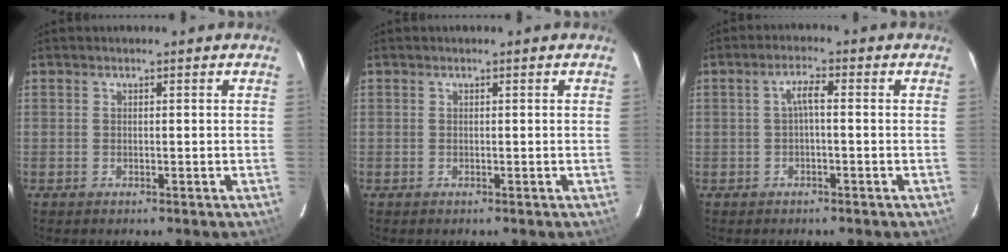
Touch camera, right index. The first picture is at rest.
{"total": 0.0}
{"total": 2.5, "force": [-0.3, 0.5, 2.5], "torque": [-0.051, 0.009, -0.005]}